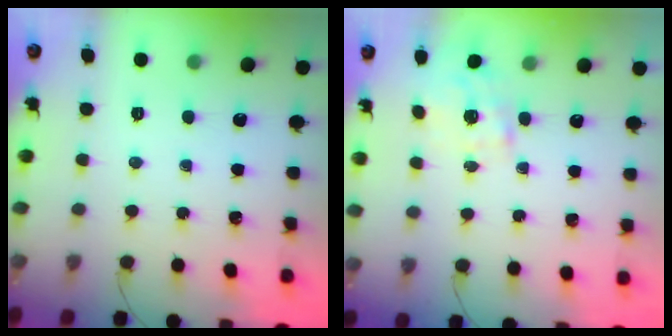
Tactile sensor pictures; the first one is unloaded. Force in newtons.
{"total": 1.1, "press": 1.0, "slide": 0.5}